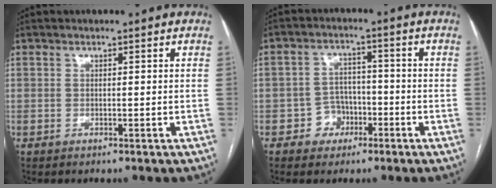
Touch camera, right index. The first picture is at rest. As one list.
[{"total": 4.9, "force": [-2.2, 4.3, 0.9], "torque": [-0.004, 0.017, -0.032]}]